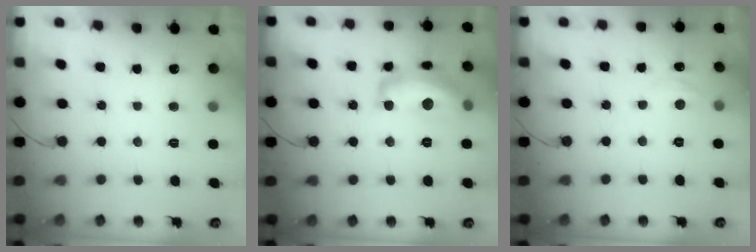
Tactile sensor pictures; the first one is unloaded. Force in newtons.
{"total": 14.0, "press": 13.9, "slide": 1.2}
{"total": 5.5, "press": 5.4, "slide": 0.8}